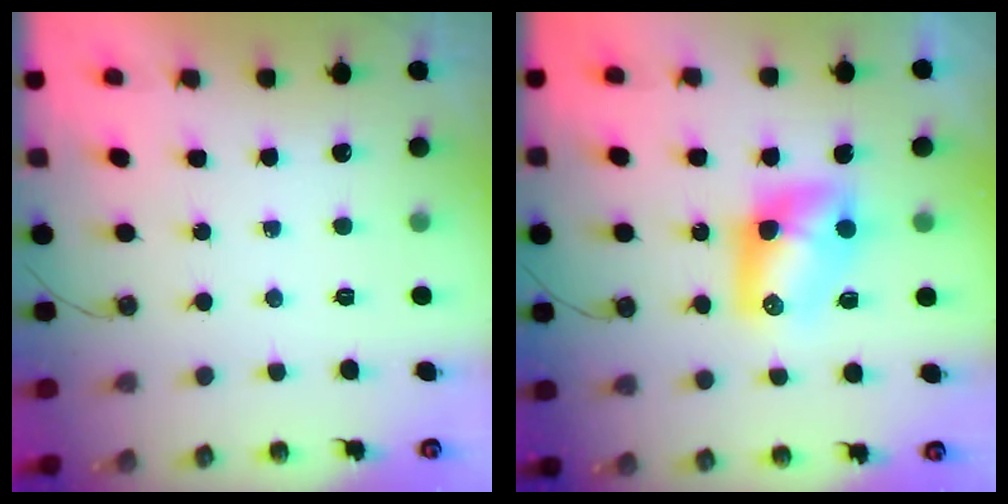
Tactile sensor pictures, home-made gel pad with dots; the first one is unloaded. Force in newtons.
{"total": 8.8, "press": 8.8, "slide": 0.8}